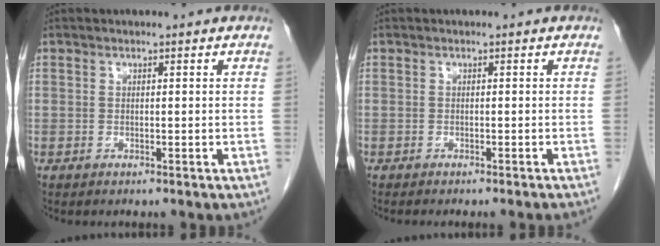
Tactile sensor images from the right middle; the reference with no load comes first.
{"total": 3.2, "force": [-2.8, -0.4, 1.4], "torque": [-0.015, 0.002, -0.036]}